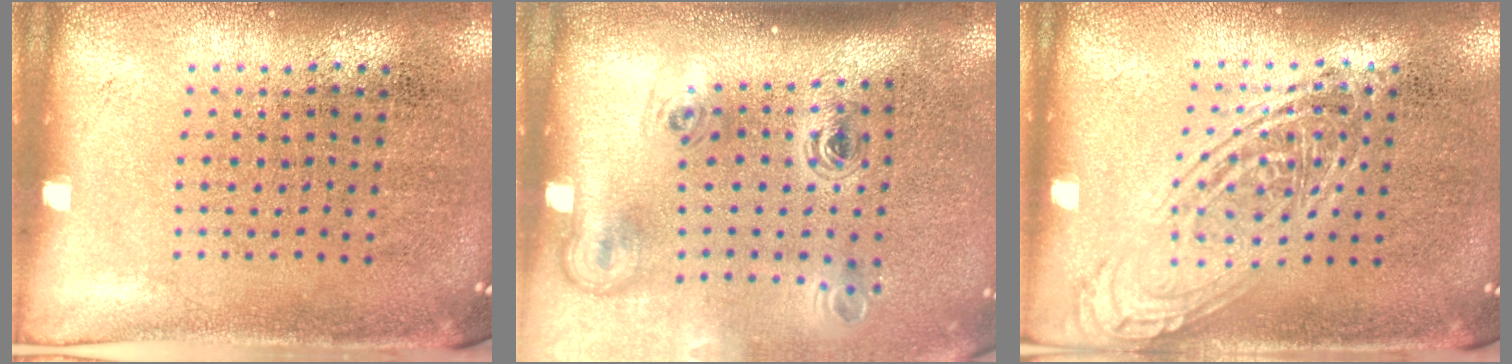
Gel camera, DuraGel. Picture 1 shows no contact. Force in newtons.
{"total": 2.3, "press": 1.4, "slide": 1.8}
{"total": 2.5, "press": 2.4, "slide": 0.3}